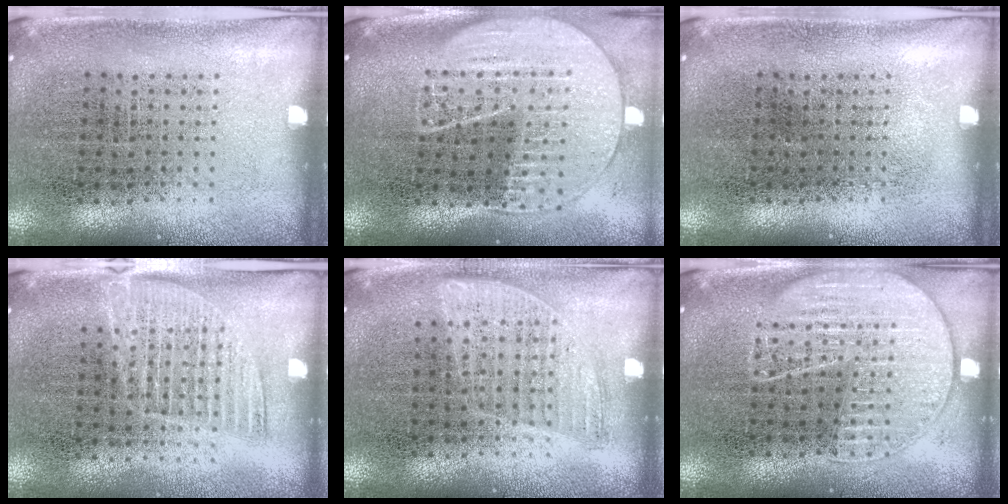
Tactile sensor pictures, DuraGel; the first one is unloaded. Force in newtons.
{"total": 2.0, "press": 1.8, "slide": 0.9}
{"total": 0.0}
{"total": 1.3, "press": 1.1, "slide": 0.6}
{"total": 0.8, "press": 0.7, "slide": 0.4}
{"total": 2.6, "press": 2.6, "slide": 0.3}